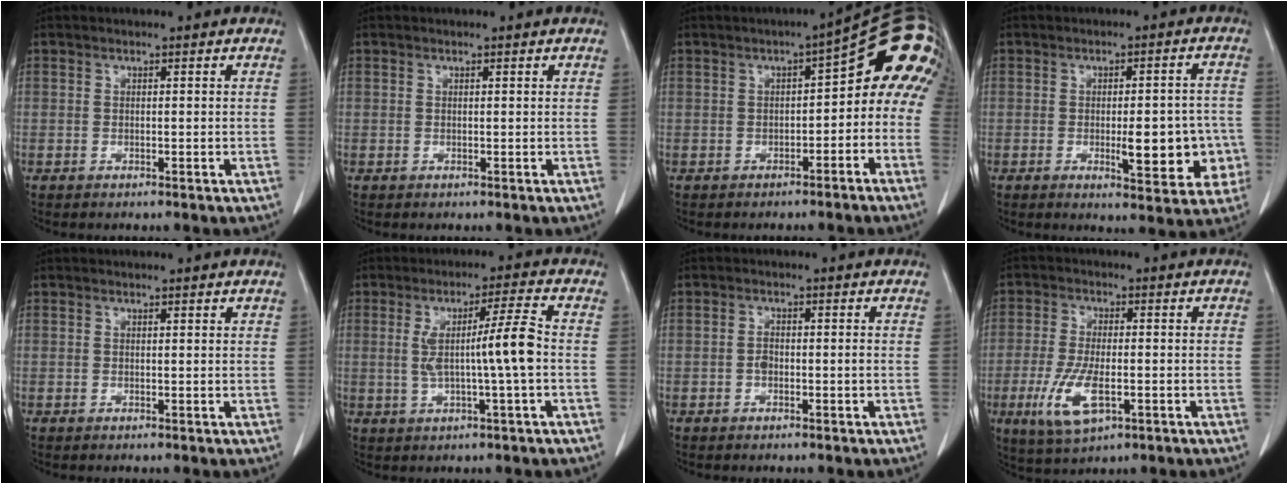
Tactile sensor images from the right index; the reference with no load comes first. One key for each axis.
{"total": 0.0}
{"total": 13.1, "fx": 0.6, "fy": 5.1, "fz": 12.1, "tx": -0.164, "ty": 0.034, "tz": 0.003}
{"total": 9.6, "fx": -2.2, "fy": 3.0, "fz": 8.9, "tx": -0.105, "ty": 0.009, "tz": -0.021}
{"total": 0.5, "fx": 0.5, "fy": 0.1, "fz": 0.2, "tx": -0.005, "ty": -0.001, "tz": 0.006}
{"total": 7.9, "fx": -0.2, "fy": -0.7, "fz": 7.9, "tx": -0.139, "ty": 0.005, "tz": 0.001}
{"total": 1.8, "fx": -0.5, "fy": 0.7, "fz": 1.6, "tx": -0.030, "ty": 0.003, "tz": -0.008}
{"total": 8.4, "fx": -2.9, "fy": 3.3, "fz": 7.1, "tx": -0.153, "ty": -0.008, "tz": -0.047}